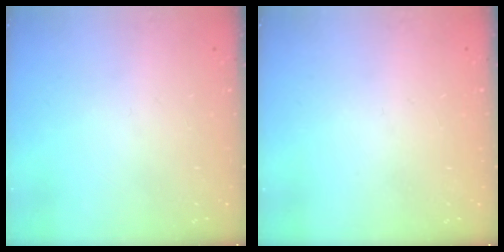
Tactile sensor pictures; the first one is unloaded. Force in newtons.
{"total": 0.0}